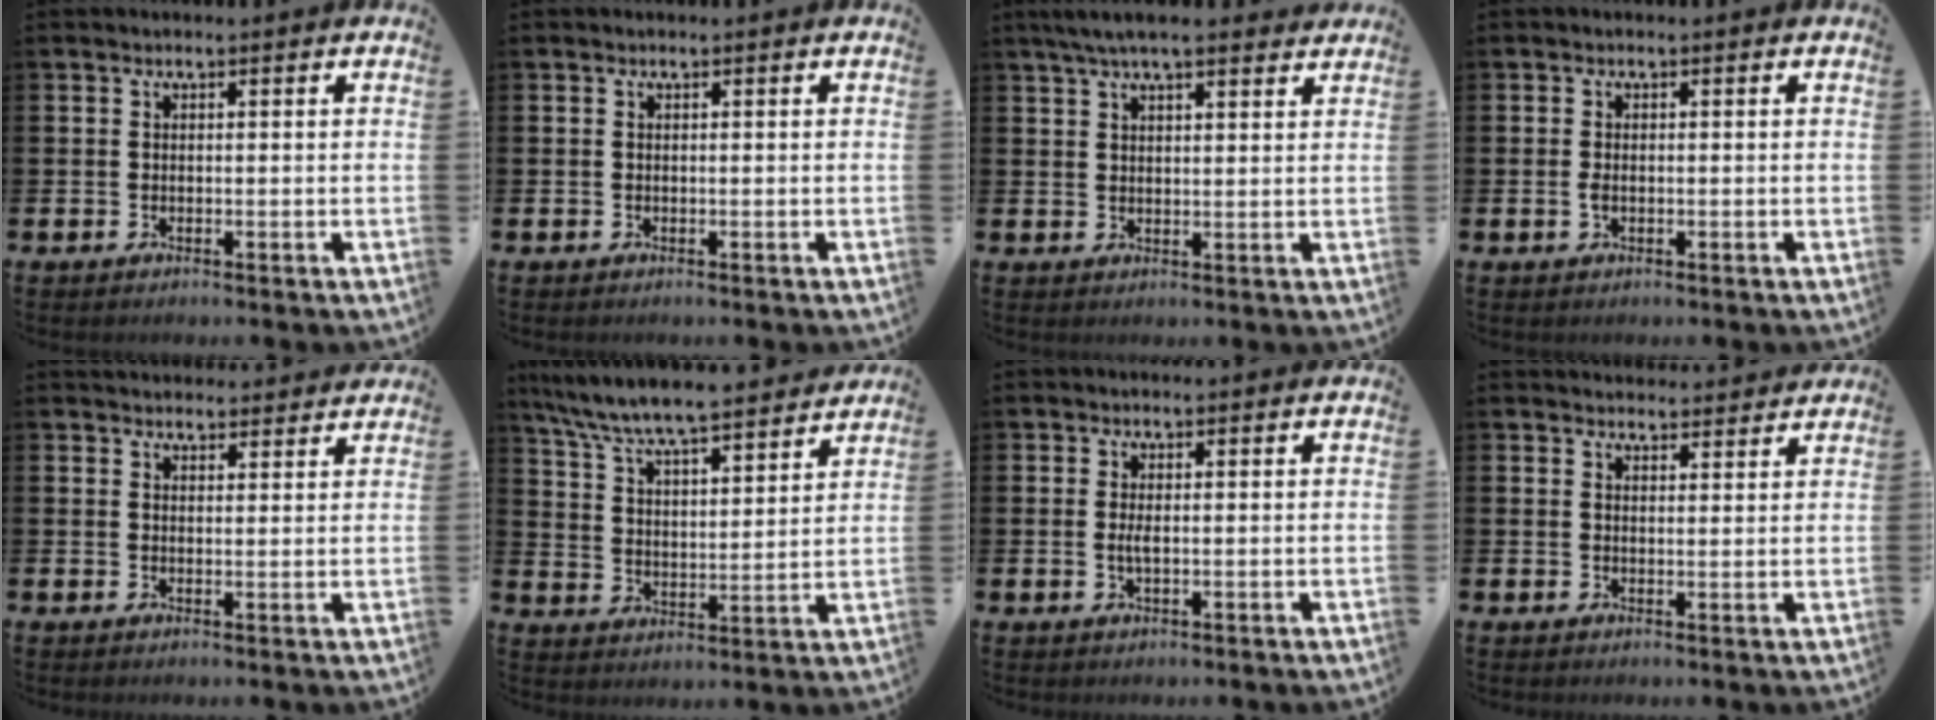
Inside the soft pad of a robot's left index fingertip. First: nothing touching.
{"total": 0.0}
{"total": 5.2, "force": [4.5, 1.1, 2.5], "torque": [-0.054, -0.007, 0.080]}
{"total": 1.3, "force": [-0.1, 0.6, 1.1], "torque": [-0.014, -0.001, -0.005]}
{"total": 2.8, "force": [2.7, 0.7, -0.2], "torque": [0.010, -0.016, 0.047]}
{"total": 7.8, "force": [7.5, 0.5, 2.1], "torque": [-0.076, -0.056, 0.130]}
{"total": 1.5, "force": [0.1, 0.4, 1.4], "torque": [-0.018, -0.003, -0.002]}
{"total": 2.9, "force": [2.9, 0.6, -0.2], "torque": [0.007, -0.016, 0.051]}